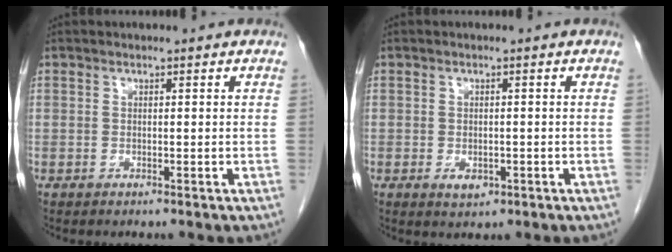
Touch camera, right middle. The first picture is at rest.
{"total": 2.2, "force": [-0.8, 1.4, 1.5], "torque": [-0.023, 0.000, -0.004]}